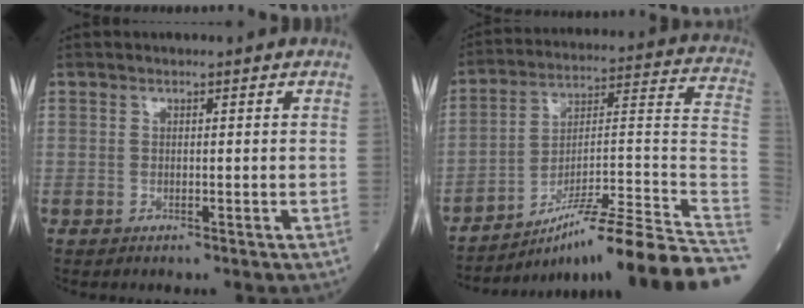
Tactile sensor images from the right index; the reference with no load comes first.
{"total": 24.0, "force": [-17.9, -0.8, 15.9], "torque": [-0.144, 0.018, -0.279]}